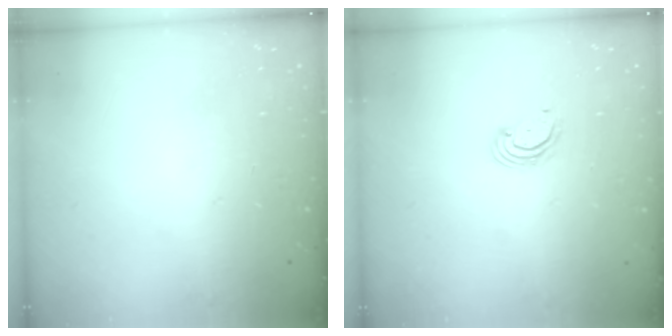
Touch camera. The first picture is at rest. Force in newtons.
{"total": 2.7, "press": 2.6, "slide": 0.6}